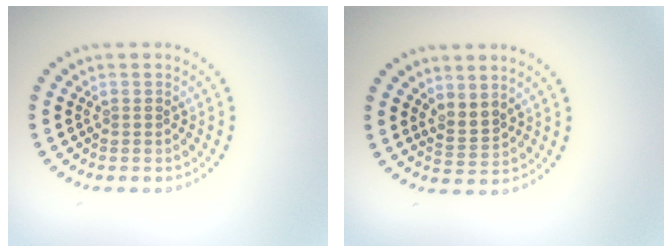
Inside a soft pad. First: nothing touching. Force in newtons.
{"total": 1.9, "press": 1.4, "slide": 1.2}